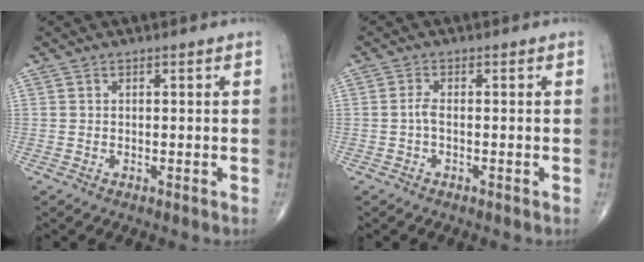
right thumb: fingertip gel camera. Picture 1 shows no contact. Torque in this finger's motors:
{"motor_torque": [-0.13, -0.28, 0.40, 0.06, 0.00]}